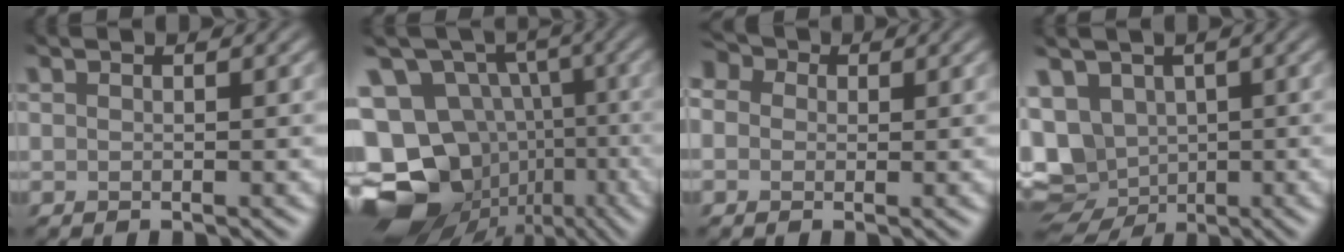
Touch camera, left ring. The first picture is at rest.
{"total": 19.8, "force": [-4.1, 17.5, 8.2], "torque": [-0.184, 0.003, -0.069]}
{"total": 6.2, "force": [2.3, 4.9, 3.1], "torque": [-0.085, 0.024, 0.029]}
{"total": 6.3, "force": [-1.2, 5.1, 3.6], "torque": [-0.072, -0.018, 0.007]}